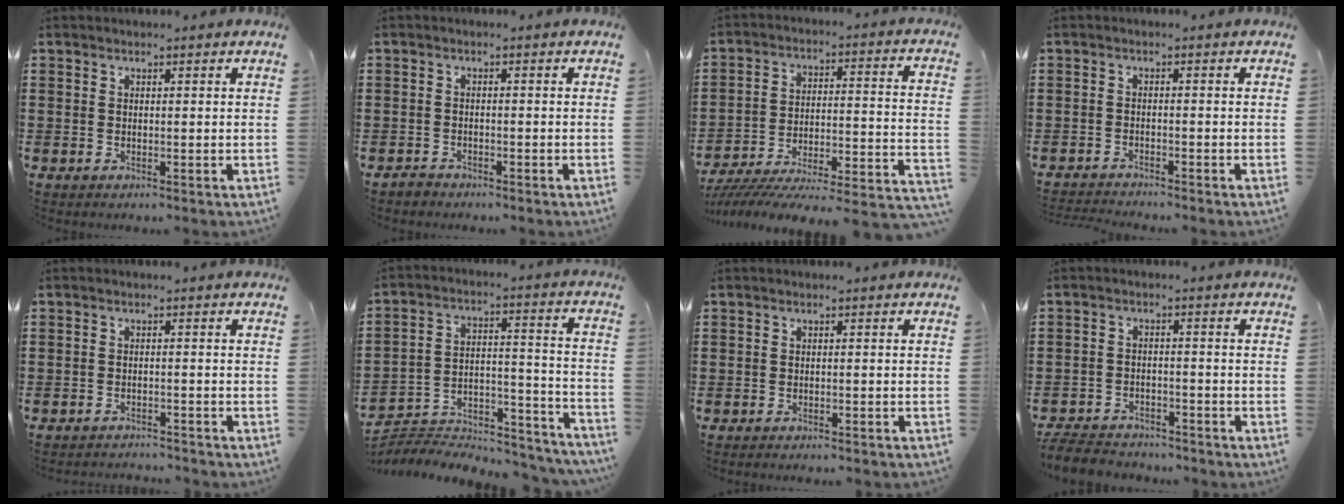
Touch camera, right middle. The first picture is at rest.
{"total": 1.4, "force": [-1.3, 0.6, -0.1], "torque": [-0.002, 0.006, -0.030]}
{"total": 4.2, "force": [-3.7, 0.4, 1.9], "torque": [-0.032, -0.023, -0.081]}
{"total": 2.0, "force": [-2.0, 0.1, -0.1], "torque": [-0.004, 0.000, -0.042]}
{"total": 2.1, "force": [-2.1, 0.1, -0.1], "torque": [-0.005, 0.003, -0.046]}
{"total": 4.7, "force": [-4.5, 1.4, 0.4], "torque": [-0.005, -0.001, -0.095]}
{"total": 1.1, "force": [-1.1, 0.0, 0.0], "torque": [-0.003, 0.002, -0.023]}
{"total": 4.9, "force": [-4.8, 1.2, 0.5], "torque": [-0.018, 0.007, -0.100]}